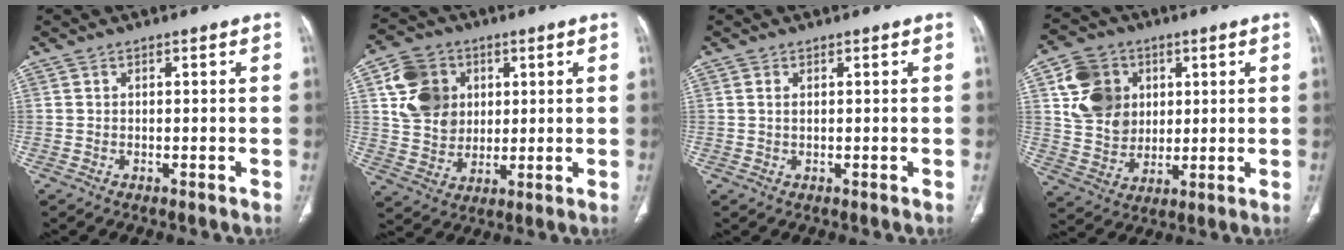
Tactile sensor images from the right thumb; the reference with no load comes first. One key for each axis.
{"total": 12.7, "fx": 3.4, "fy": 10.6, "fz": 6.0, "tx": -0.078, "ty": -0.002, "tz": 0.066}
{"total": 1.0, "fx": 0.3, "fy": 0.5, "fz": 0.8, "tx": -0.018, "ty": 0.003, "tz": 0.009}
{"total": 13.3, "fx": 3.7, "fy": 11.2, "fz": 6.2, "tx": -0.080, "ty": -0.004, "tz": 0.074}